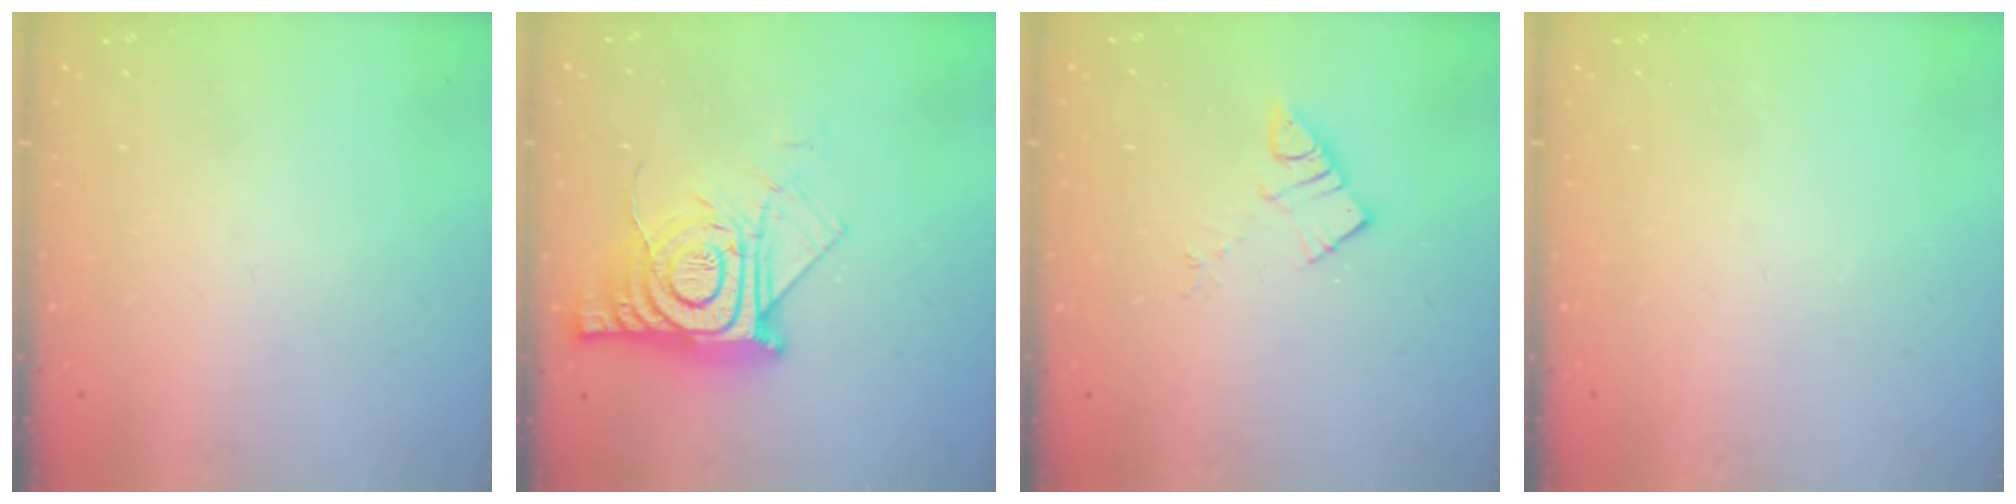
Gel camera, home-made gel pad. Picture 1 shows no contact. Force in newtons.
{"total": 15.1, "press": 15.0, "slide": 1.2}
{"total": 5.8, "press": 5.8, "slide": 0.0}
{"total": 0.0}